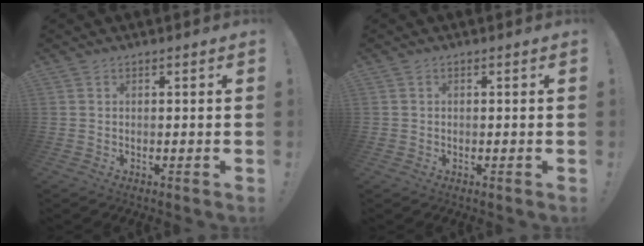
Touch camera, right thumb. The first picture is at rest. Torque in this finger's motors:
{"motor_torque": [-0.10, 0.07, -0.01, 0.09, 0.03]}